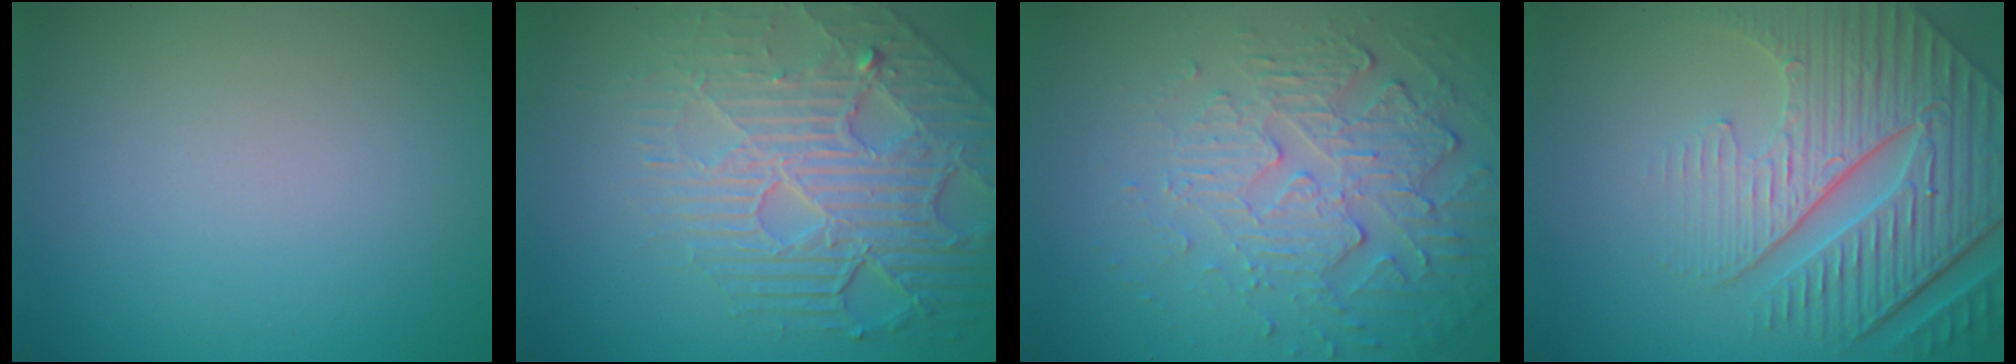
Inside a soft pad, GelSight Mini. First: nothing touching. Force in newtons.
{"total": 6.6, "press": 5.3, "slide": 4.0}
{"total": 6.0, "press": 3.6, "slide": 4.7}
{"total": 8.7, "press": 6.1, "slide": 6.2}